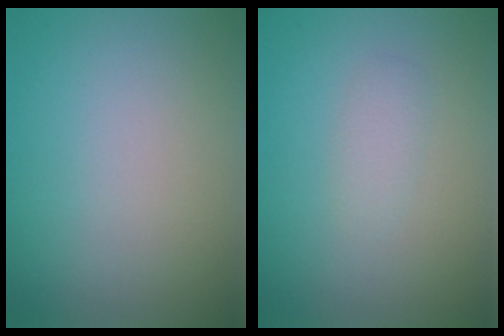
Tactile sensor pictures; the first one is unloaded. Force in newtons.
{"total": 1.2, "press": 1.2, "slide": 0.1}